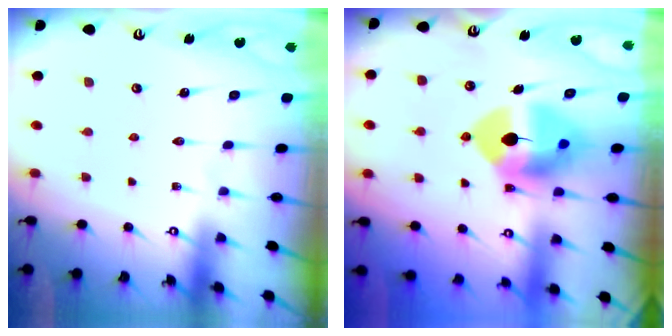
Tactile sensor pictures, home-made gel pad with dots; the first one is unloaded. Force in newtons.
{"total": 12.0, "press": 11.8, "slide": 1.9}